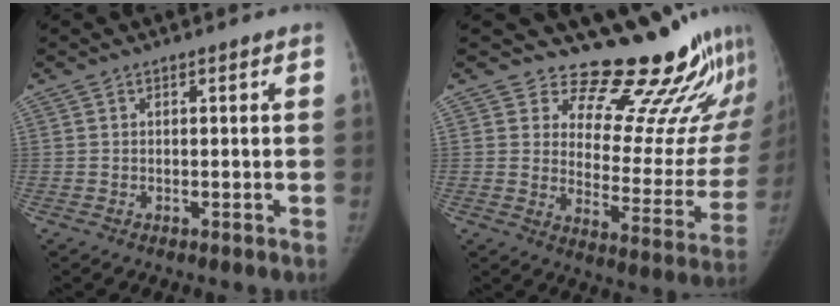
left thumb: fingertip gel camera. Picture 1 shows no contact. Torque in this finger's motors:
{"motor_torque": [-0.16, 0.22, -0.14, -0.23, -0.03]}